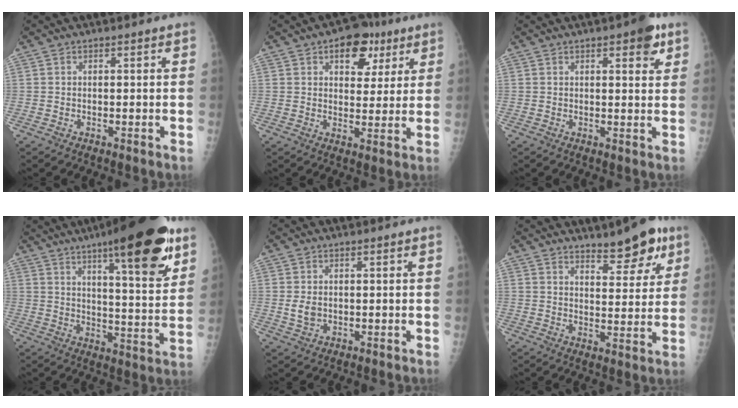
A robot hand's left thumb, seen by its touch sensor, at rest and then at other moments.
{"total": 9.6, "force": [4.9, 6.2, 5.6], "torque": [-0.034, -0.014, 0.065]}
{"total": 5.1, "force": [2.7, 1.8, 3.9], "torque": [-0.035, -0.010, 0.028]}
{"total": 21.0, "force": [12.3, 4.7, 16.4], "torque": [-0.211, -0.055, 0.178]}
{"total": 2.9, "force": [0.0, 2.2, 1.9], "torque": [-0.031, -0.005, 0.007]}
{"total": 9.7, "force": [6.7, 3.3, 6.1], "torque": [-0.057, -0.040, 0.099]}